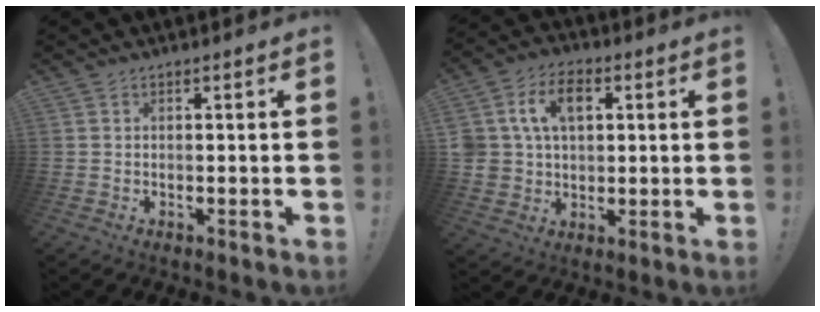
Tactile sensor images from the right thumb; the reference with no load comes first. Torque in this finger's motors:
{"motor_torque": [1.90, 1.95, 1.00, 0.34, 0.12]}